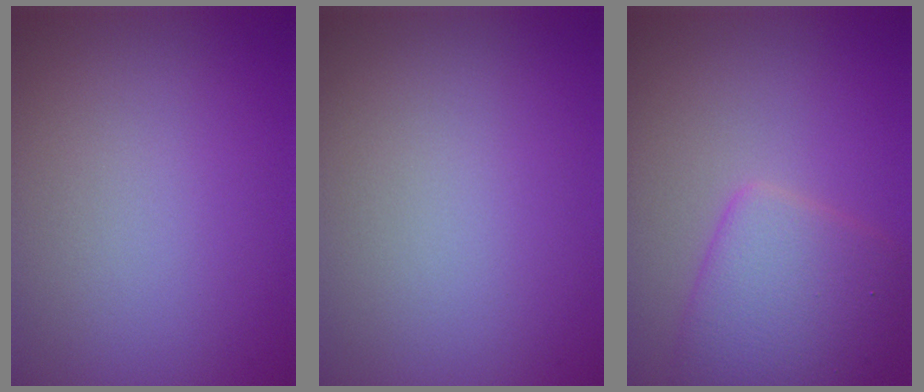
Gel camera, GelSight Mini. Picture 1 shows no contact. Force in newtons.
{"total": 0.0}
{"total": 4.8, "press": 4.8, "slide": 0.1}